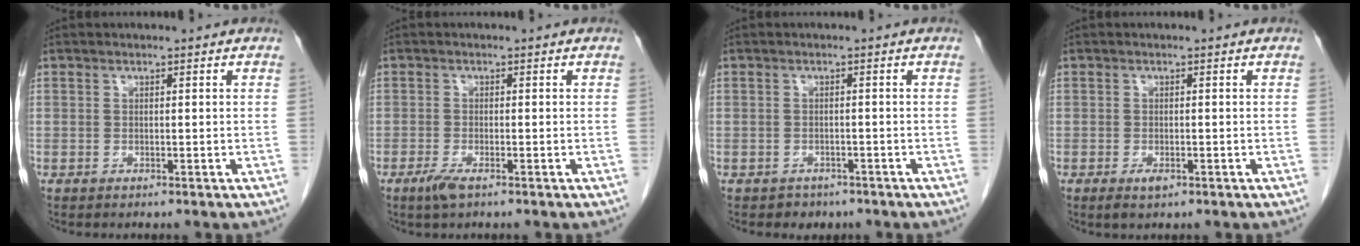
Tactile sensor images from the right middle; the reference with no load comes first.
{"total": 2.4, "force": [-1.5, 0.5, 1.7], "torque": [-0.040, -0.004, -0.031]}
{"total": 2.4, "force": [-1.8, 1.6, 0.1], "torque": [-0.010, 0.005, -0.023]}
{"total": 1.7, "force": [-0.9, 0.7, 1.3], "torque": [-0.022, -0.001, -0.011]}